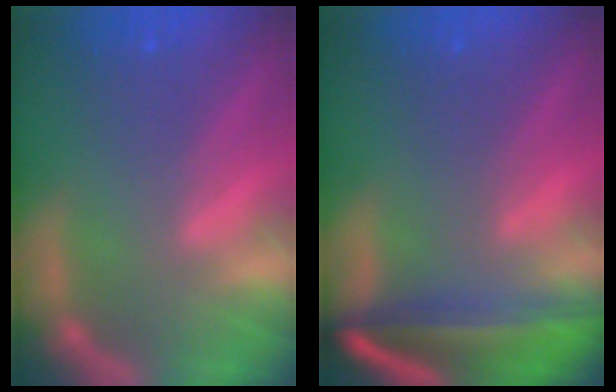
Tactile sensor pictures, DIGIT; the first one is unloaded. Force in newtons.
{"total": 10.0}